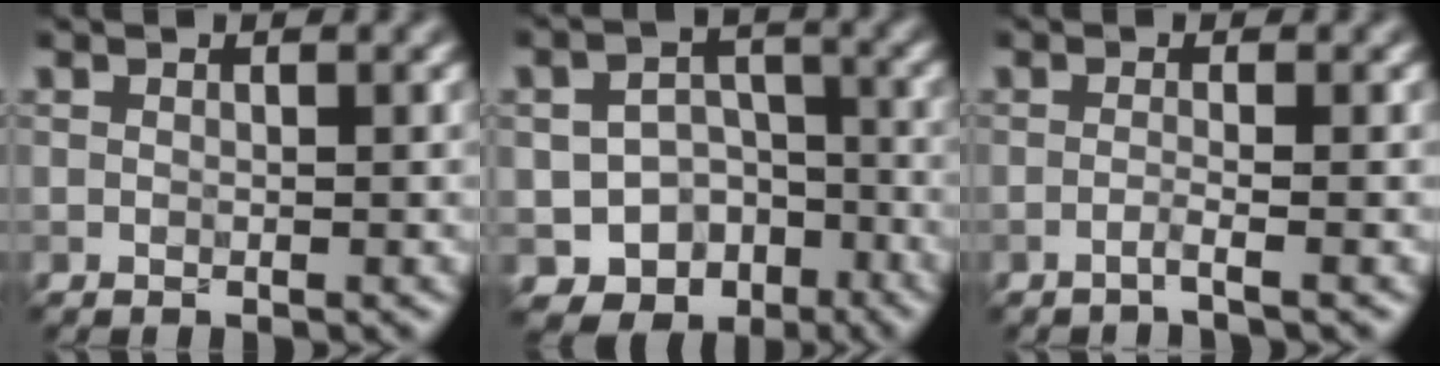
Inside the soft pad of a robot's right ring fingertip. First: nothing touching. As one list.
[{"total": 7.6, "force": [-4.3, 5.7, 2.5], "torque": [-0.016, -0.005, -0.065]}, {"total": 1.3, "force": [-0.8, 0.2, 1.1], "torque": [-0.011, 0.001, -0.028]}]